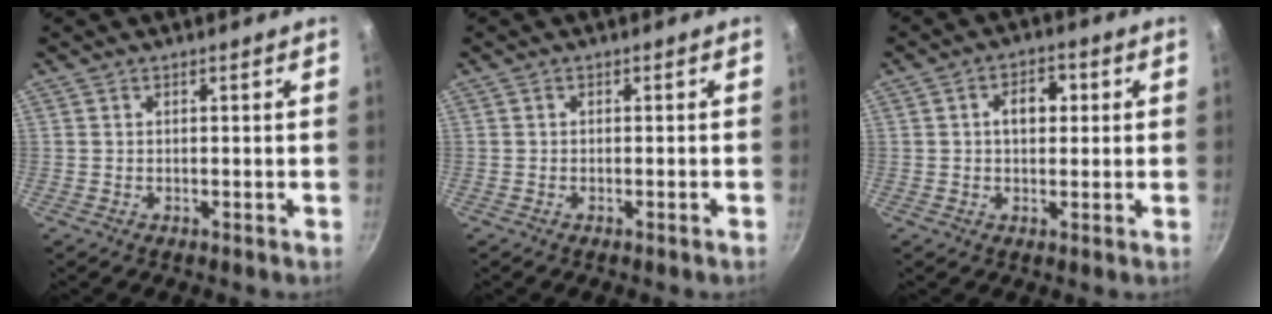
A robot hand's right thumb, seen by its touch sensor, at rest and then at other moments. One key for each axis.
{"total": 0.5, "fx": -0.4, "fy": -0.1, "fz": 0.3, "tx": -0.012, "ty": 0.007, "tz": -0.006}
{"total": 5.4, "fx": 0.9, "fy": 3.7, "fz": 3.8, "tx": -0.029, "ty": 0.010, "tz": 0.009}